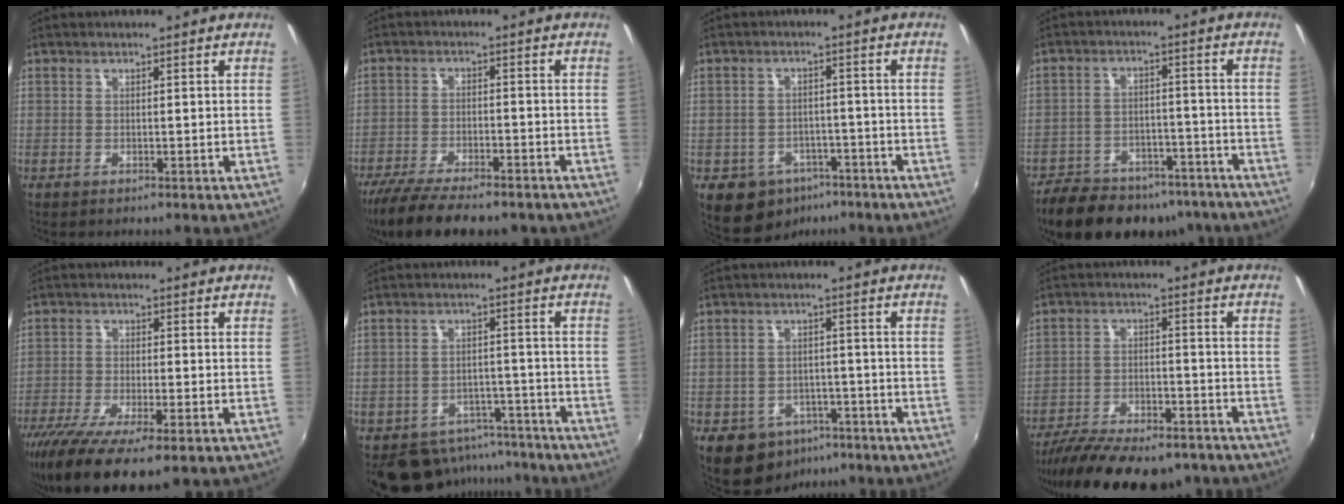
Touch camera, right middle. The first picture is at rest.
{"total": 14.8, "force": [-11.9, 3.9, 7.8], "torque": [-0.164, -0.038, -0.187]}
{"total": 8.7, "force": [-5.1, 6.5, 2.7], "torque": [-0.070, 0.011, -0.058]}
{"total": 19.4, "force": [-15.2, 8.8, 8.1], "torque": [-0.177, 0.007, -0.203]}
{"total": 12.9, "force": [-8.5, 3.1, 9.3], "torque": [-0.194, -0.049, -0.145]}
{"total": 12.7, "force": [-10.6, 6.3, 3.2], "torque": [-0.073, 0.025, -0.132]}
{"total": 10.4, "force": [-6.2, 7.5, 3.7], "torque": [-0.091, 0.011, -0.071]}
{"total": 19.0, "force": [-15.4, 6.2, 9.1], "torque": [-0.182, -0.028, -0.228]}